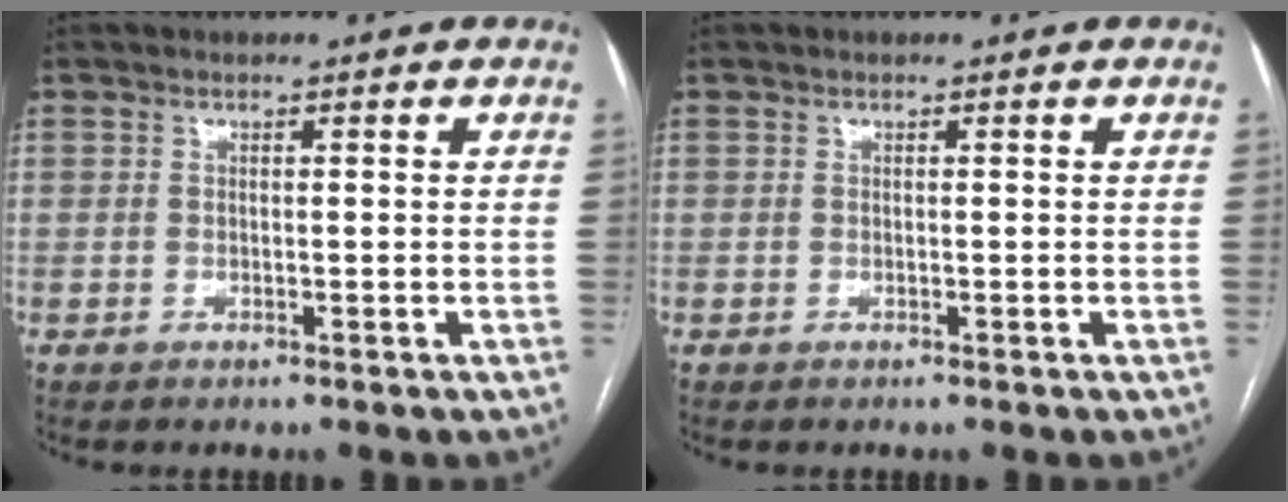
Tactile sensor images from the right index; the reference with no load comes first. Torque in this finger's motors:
{"motor_torque": [0.00, 0.00, 0.00, 0.00]}